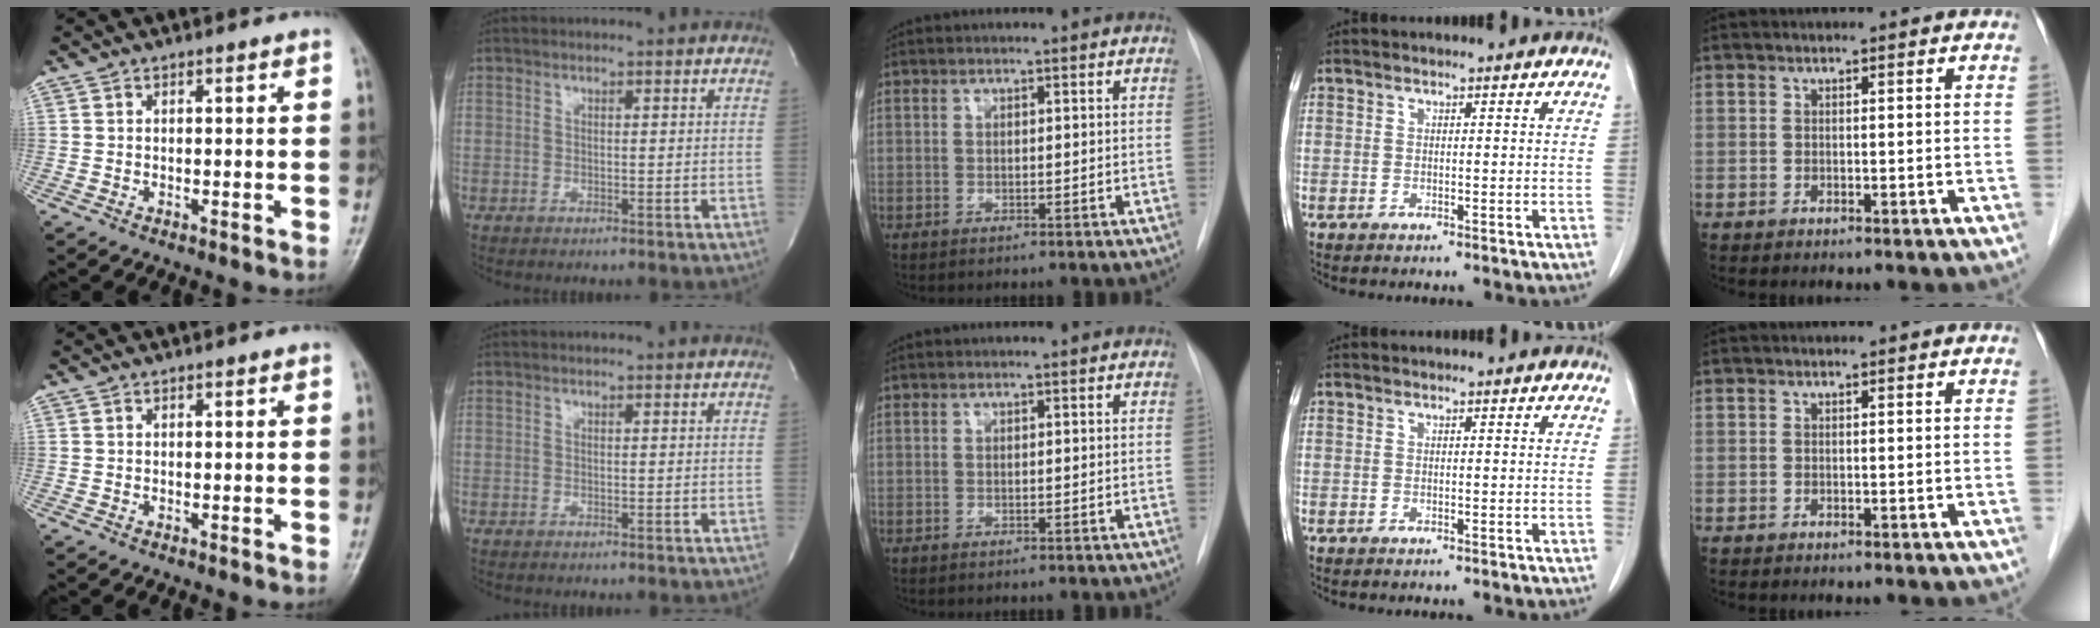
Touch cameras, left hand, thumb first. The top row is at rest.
{}